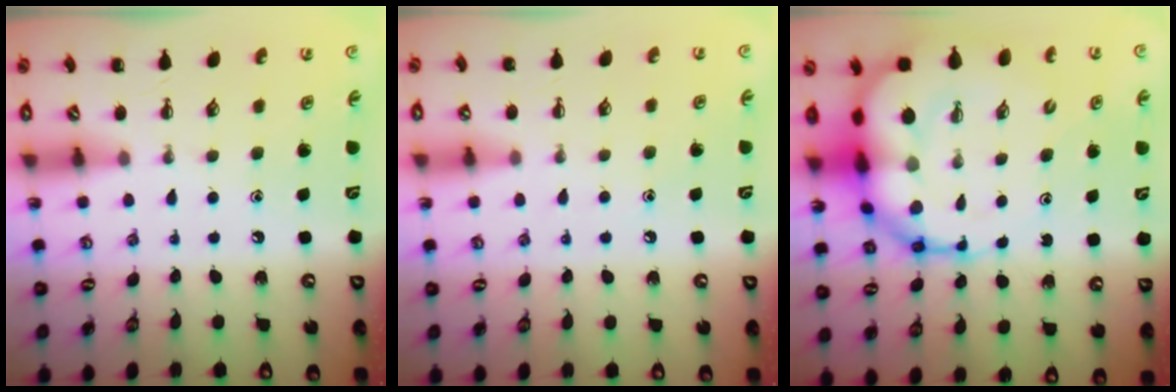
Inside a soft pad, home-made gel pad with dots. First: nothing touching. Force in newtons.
{"total": 6.5, "press": 6.2, "slide": 2.0}
{"total": 16.7, "press": 16.0, "slide": 4.7}